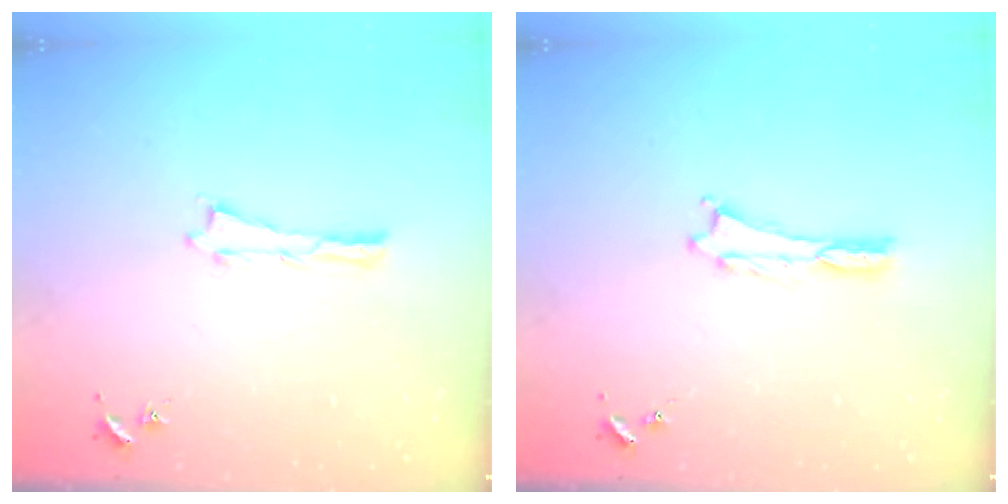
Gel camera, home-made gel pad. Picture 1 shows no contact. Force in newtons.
{"total": 0.0}